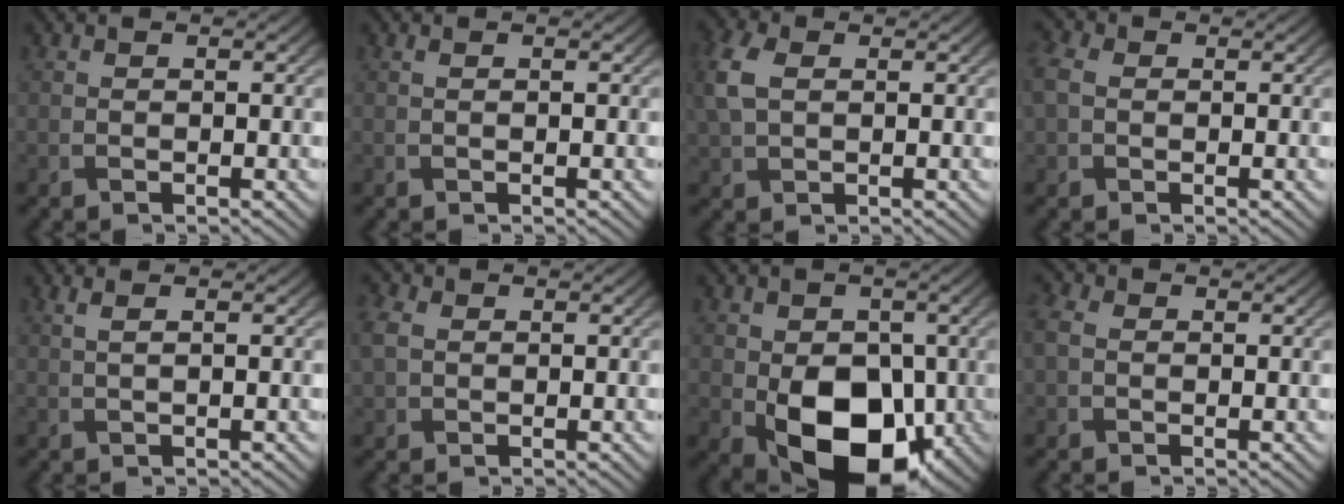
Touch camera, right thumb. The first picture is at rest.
{"total": 0.0}
{"total": 5.2, "force": [1.2, 3.5, 3.7], "torque": [-0.110, 0.010, 0.020]}
{"total": 4.3, "force": [0.3, 3.4, 2.6], "torque": [-0.090, 0.008, 0.002]}
{"total": 1.6, "force": [0.6, 0.3, 1.4], "torque": [-0.027, 0.006, 0.010]}
{"total": 3.8, "force": [0.6, 3.0, 2.4], "torque": [-0.083, 0.007, 0.010]}
{"total": 12.5, "force": [-2.9, 8.5, 8.8], "torque": [-0.136, -0.027, -0.046]}
{"total": 3.4, "force": [0.2, 2.8, 1.9], "torque": [-0.067, 0.009, 0.000]}